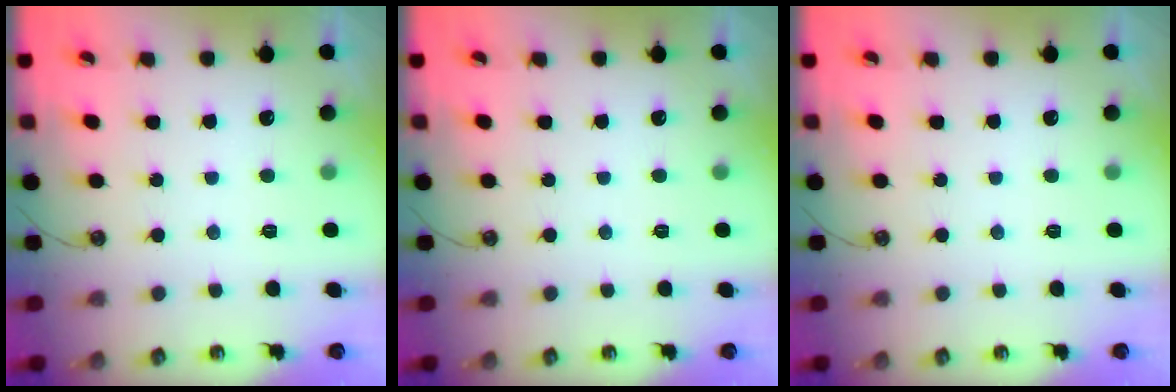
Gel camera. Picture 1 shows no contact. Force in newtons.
{"total": 0.0}
{"total": 0.0}